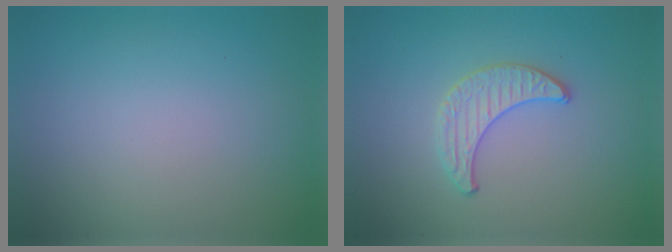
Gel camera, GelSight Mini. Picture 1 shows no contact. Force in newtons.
{"total": 1.5, "press": 1.5, "slide": 0.1}